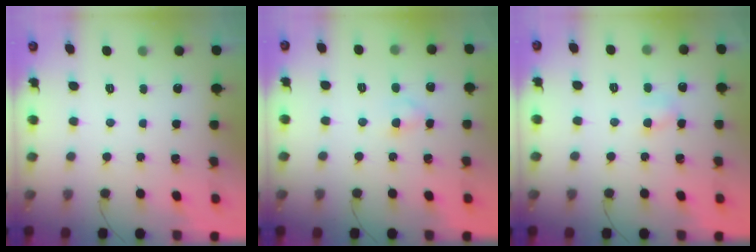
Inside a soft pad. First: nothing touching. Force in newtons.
{"total": 2.6, "press": 2.5, "slide": 0.9}
{"total": 4.2, "press": 4.0, "slide": 1.2}